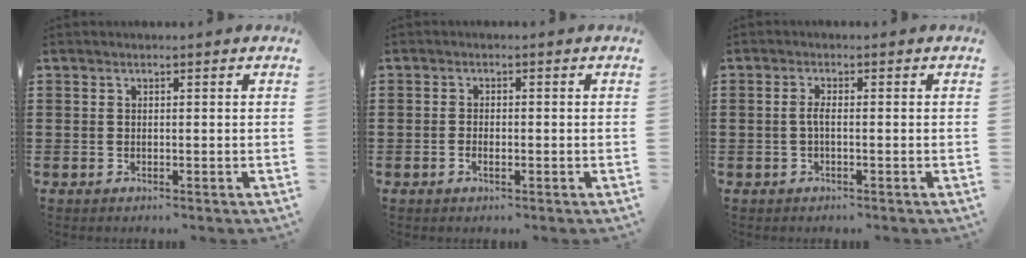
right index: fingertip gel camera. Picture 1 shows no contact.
{"total": 1.2, "force": [-0.6, 0.4, 0.9], "torque": [-0.020, -0.005, -0.009]}
{"total": 1.8, "force": [-0.6, 0.3, 1.7], "torque": [-0.047, -0.005, -0.015]}